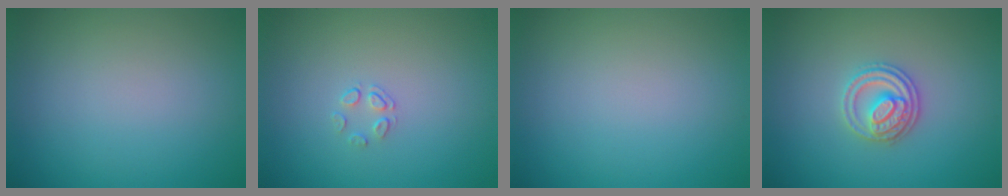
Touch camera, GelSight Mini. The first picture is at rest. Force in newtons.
{"total": 1.1, "press": 0.5, "slide": 1.0}
{"total": 0.0}
{"total": 3.2, "press": 2.9, "slide": 1.2}